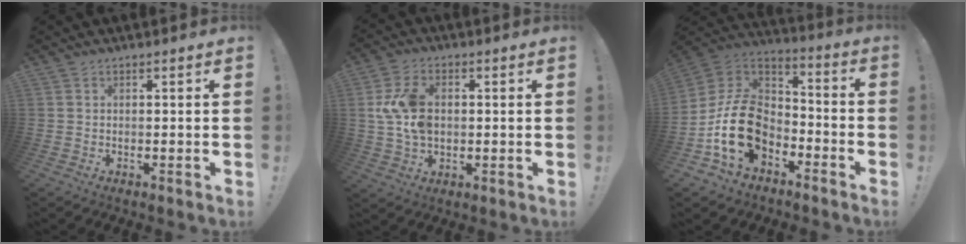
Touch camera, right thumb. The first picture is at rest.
{"total": 11.1, "force": [1.0, 7.7, 7.9], "torque": [-0.147, 0.006, 0.020]}
{"total": 19.7, "force": [-6.7, 13.9, 12.2], "torque": [-0.229, 0.043, -0.103]}